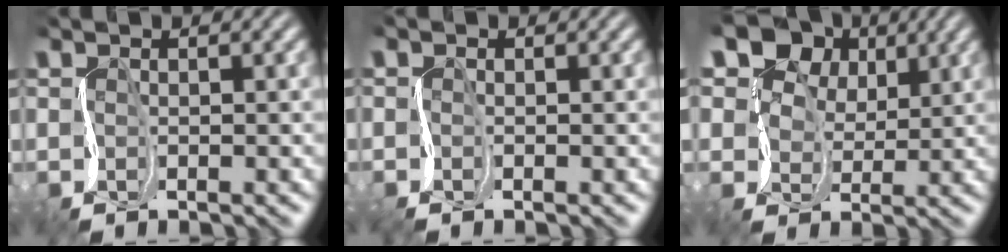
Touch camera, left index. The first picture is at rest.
{"total": 1.2, "force": [-0.8, 0.5, 0.7], "torque": [-0.016, 0.000, -0.012]}
{"total": 16.0, "force": [9.4, 11.2, 6.6], "torque": [-0.152, 0.057, 0.144]}